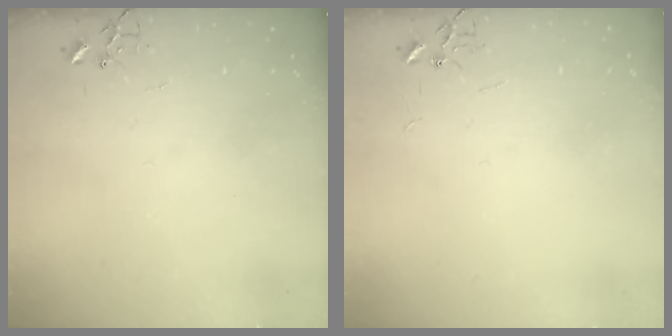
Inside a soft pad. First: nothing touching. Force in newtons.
{"total": 1.8, "press": 1.8, "slide": 0.2}